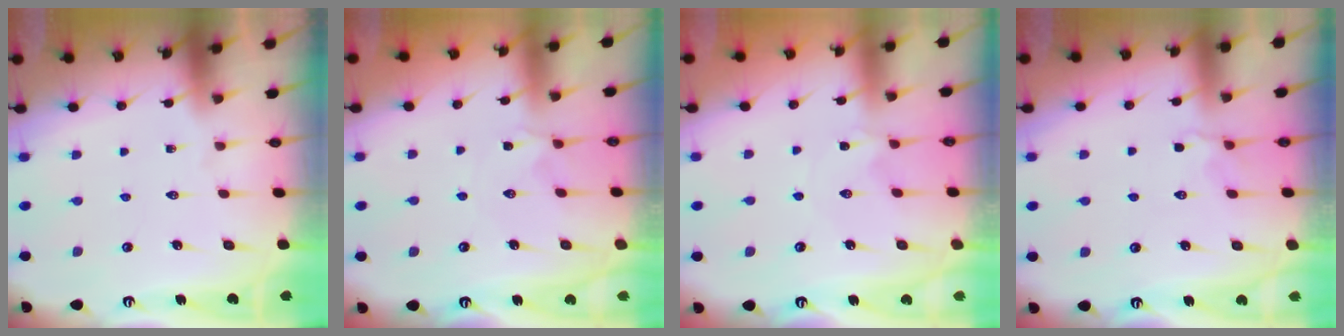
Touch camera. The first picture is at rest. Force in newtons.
{"total": 2.9, "press": 2.9, "slide": 0.7}
{"total": 0.6, "press": 0.6, "slide": 0.3}
{"total": 2.7, "press": 2.1, "slide": 1.8}